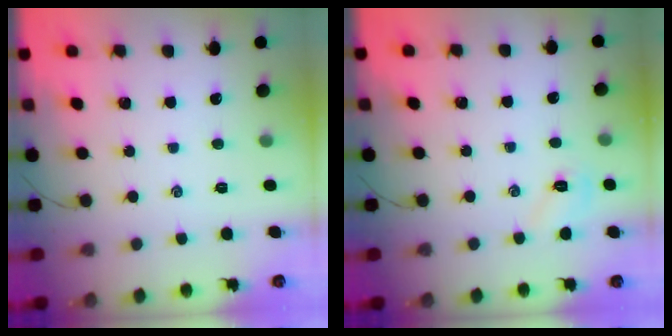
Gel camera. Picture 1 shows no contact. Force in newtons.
{"total": 5.6, "press": 5.5, "slide": 1.1}